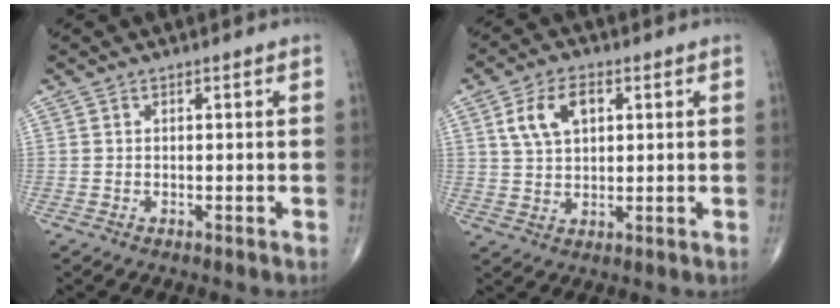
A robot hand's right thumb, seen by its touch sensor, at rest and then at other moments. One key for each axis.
{"total": 7.8, "fx": 2.6, "fy": 4.6, "fz": 5.6, "tx": -0.098, "ty": 0.001, "tz": 0.050}